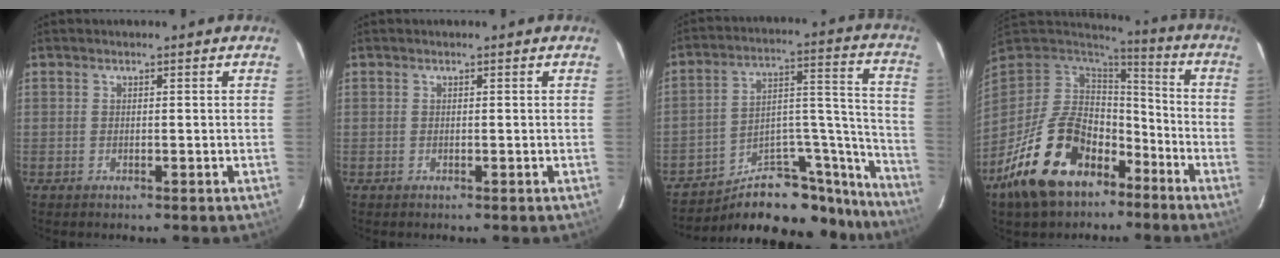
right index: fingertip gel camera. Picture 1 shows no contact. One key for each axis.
{"total": 0.0}
{"total": 26.3, "fx": -23.2, "fy": 7.1, "fz": 10.1, "tx": -0.109, "ty": 0.033, "tz": -0.332}
{"total": 19.0, "fx": -11.0, "fy": 10.5, "fz": 11.4, "tx": -0.232, "ty": 0.019, "tz": -0.197}